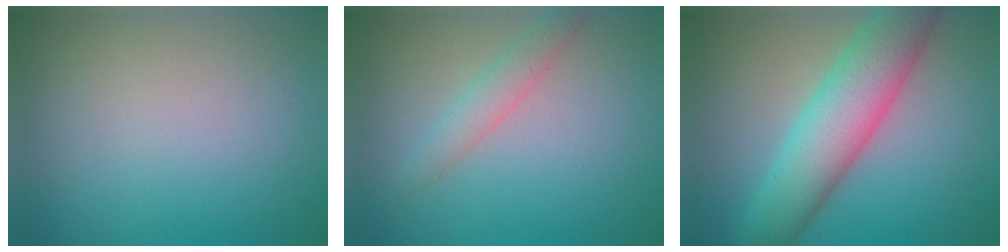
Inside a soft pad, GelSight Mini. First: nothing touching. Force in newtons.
{"total": 2.1, "press": 2.1, "slide": 0.0}
{"total": 8.0, "press": 8.0, "slide": 0.1}